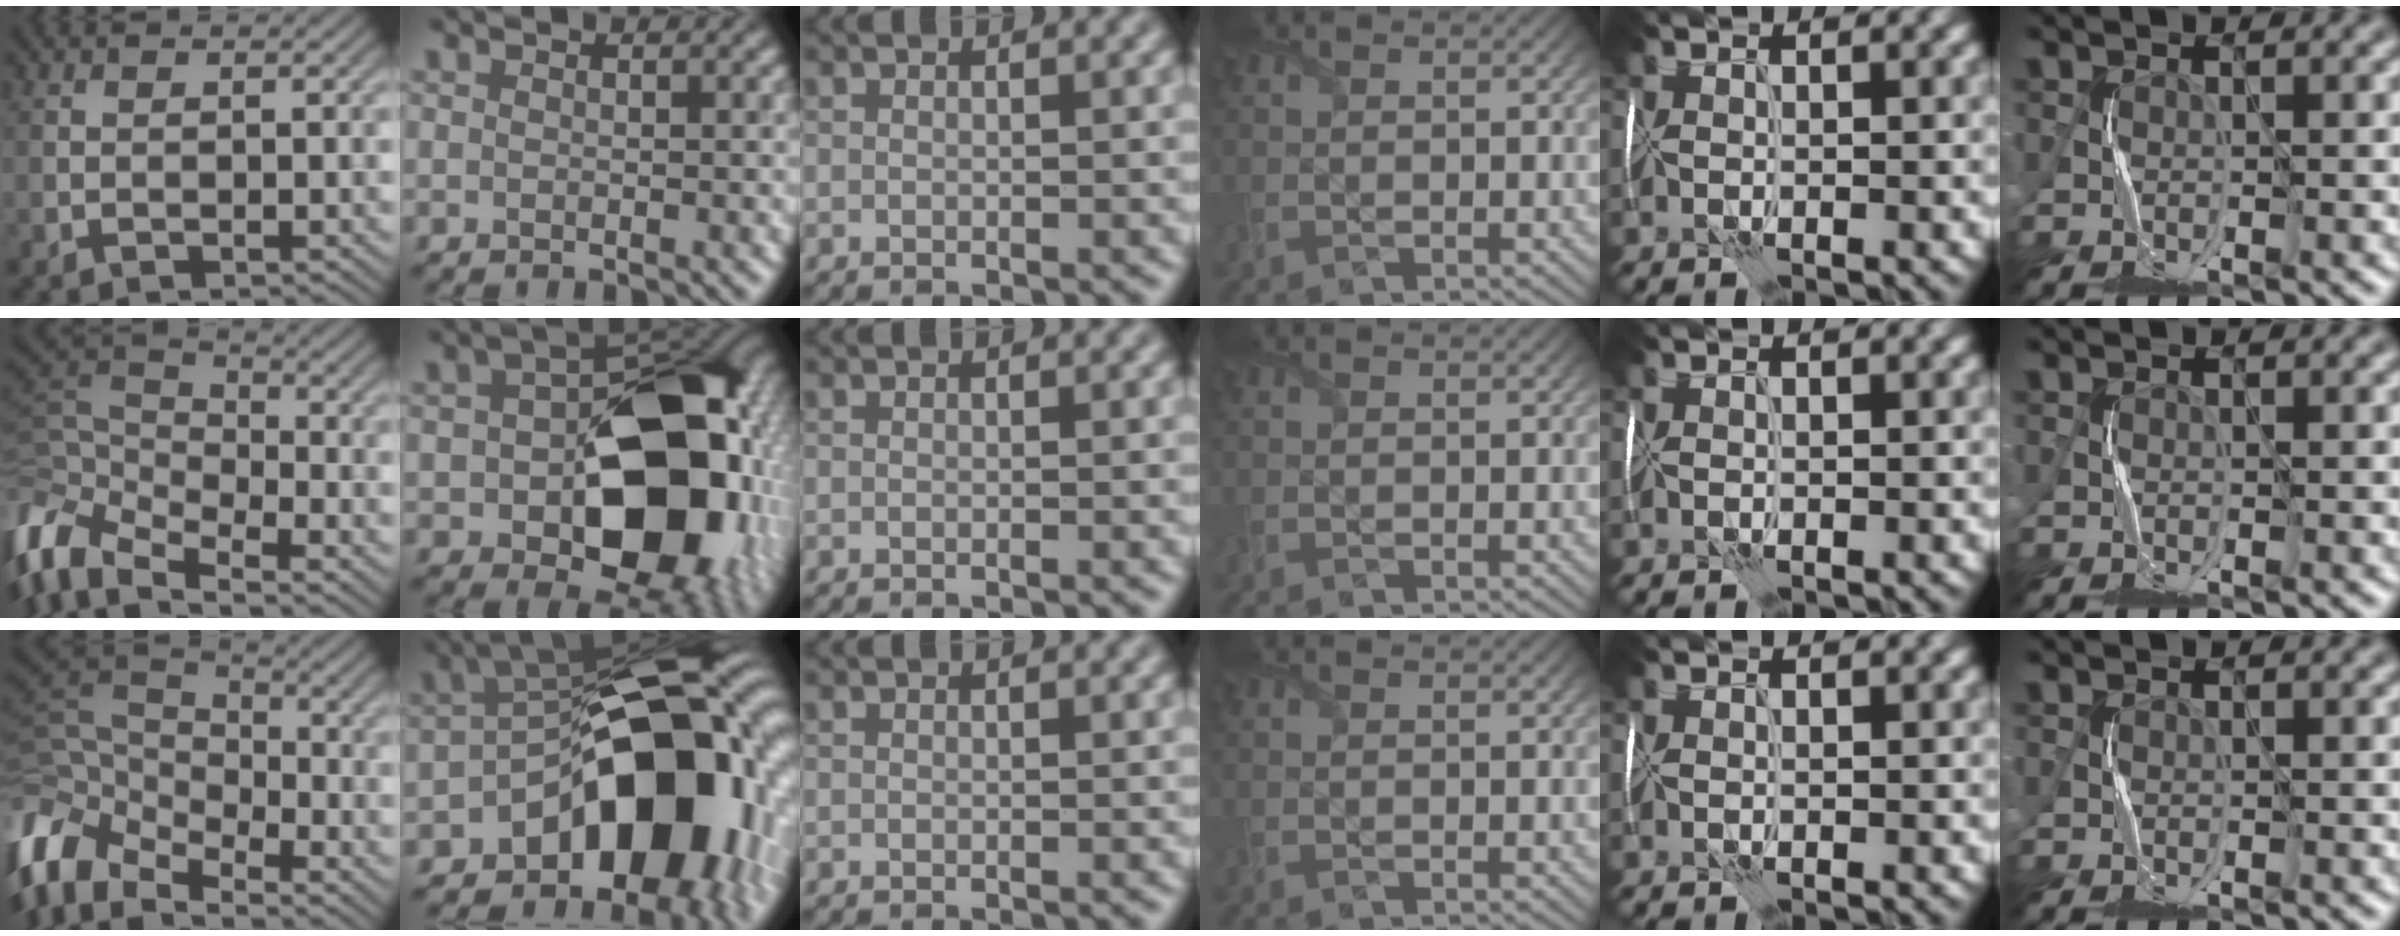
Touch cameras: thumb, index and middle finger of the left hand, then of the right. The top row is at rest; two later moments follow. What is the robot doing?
{"motion": "wrap", "object": "plastic wrap"}